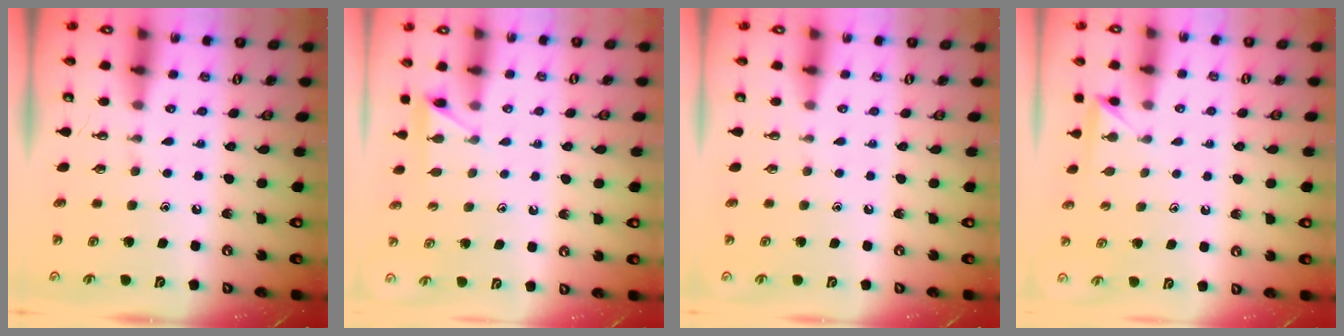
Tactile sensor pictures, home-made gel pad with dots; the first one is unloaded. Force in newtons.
{"total": 5.0, "press": 5.0, "slide": 0.6}
{"total": 0.0}
{"total": 2.3, "press": 2.3, "slide": 0.3}